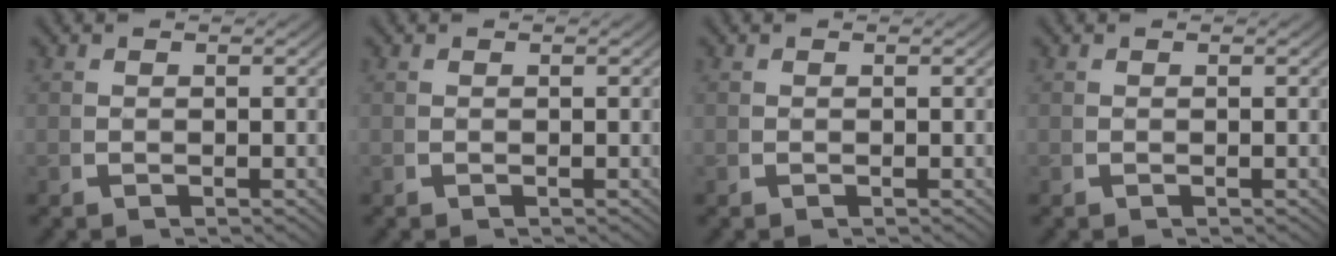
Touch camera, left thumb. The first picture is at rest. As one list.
[{"total": 0.0}, {"total": 0.0}, {"total": 0.0}]